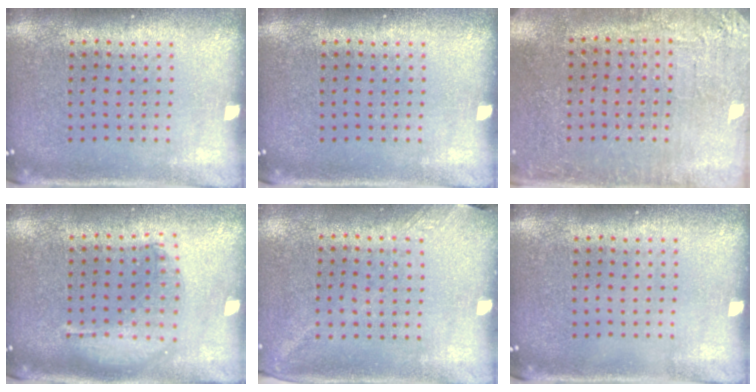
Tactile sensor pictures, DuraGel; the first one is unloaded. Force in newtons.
{"total": 0.0}
{"total": 2.8, "press": 2.7, "slide": 0.6}
{"total": 1.5, "press": 1.4, "slide": 0.7}
{"total": 1.2, "press": 0.9, "slide": 0.7}
{"total": 0.0}